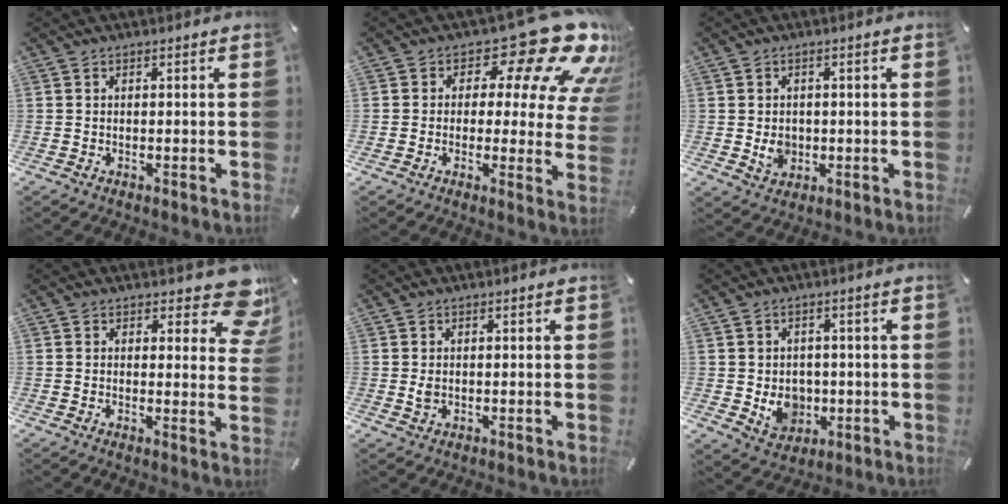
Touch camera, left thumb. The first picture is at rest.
{"total": 19.4, "force": [11.3, 8.4, 13.4], "torque": [-0.174, -0.079, 0.182]}
{"total": 4.4, "force": [-0.4, 3.8, 2.0], "torque": [-0.018, -0.005, -0.009]}
{"total": 9.1, "force": [6.3, 3.9, 5.3], "torque": [-0.052, -0.048, 0.107]}
{"total": 1.5, "force": [0.2, 1.1, 1.0], "torque": [-0.013, -0.001, 0.001]}
{"total": 6.9, "force": [-0.7, 6.2, 3.0], "torque": [-0.047, 0.005, -0.010]}